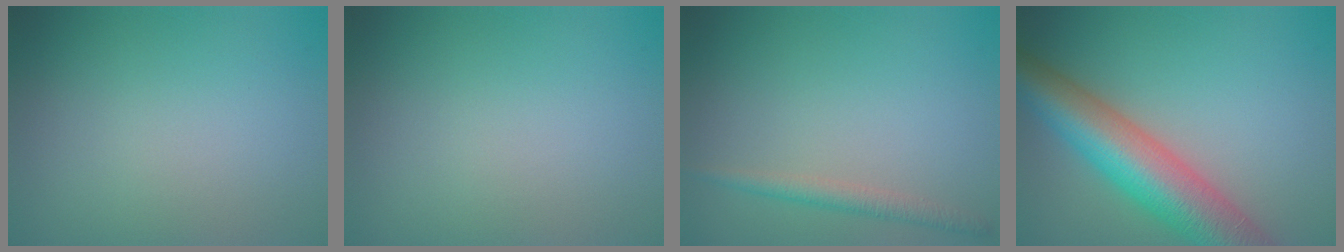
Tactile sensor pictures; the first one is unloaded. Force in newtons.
{"total": 0.0}
{"total": 1.9, "press": 1.9, "slide": 0.0}
{"total": 9.2, "press": 9.2, "slide": 0.4}